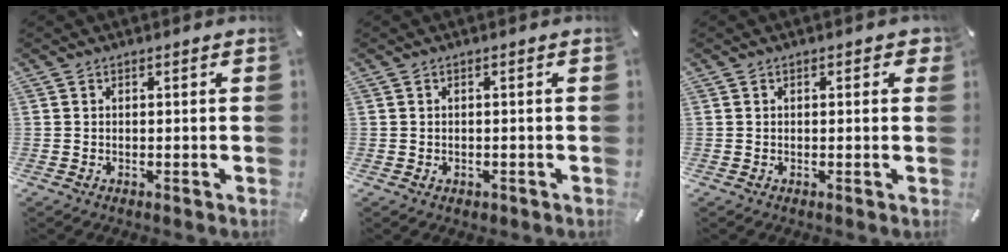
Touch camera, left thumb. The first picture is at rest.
{"total": 0.9, "force": [-0.4, 0.8, 0.3], "torque": [-0.007, 0.002, -0.009]}
{"total": 1.5, "force": [0.2, 0.8, 1.3], "torque": [-0.009, -0.001, -0.002]}